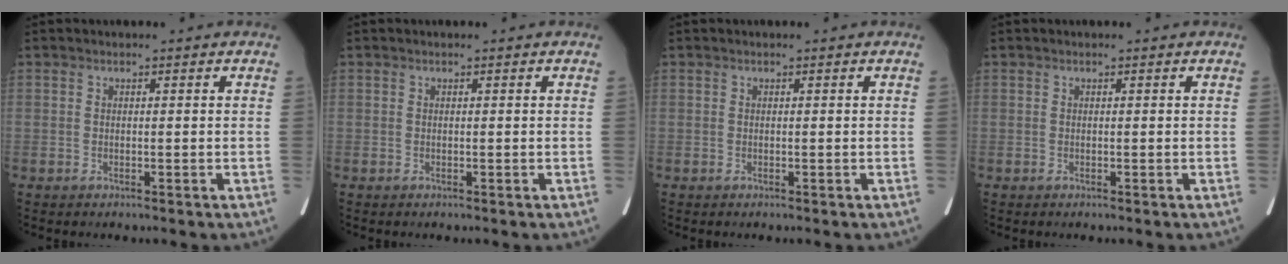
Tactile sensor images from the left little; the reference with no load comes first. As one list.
[{"total": 0.0}, {"total": 0.0}, {"total": 0.0}]